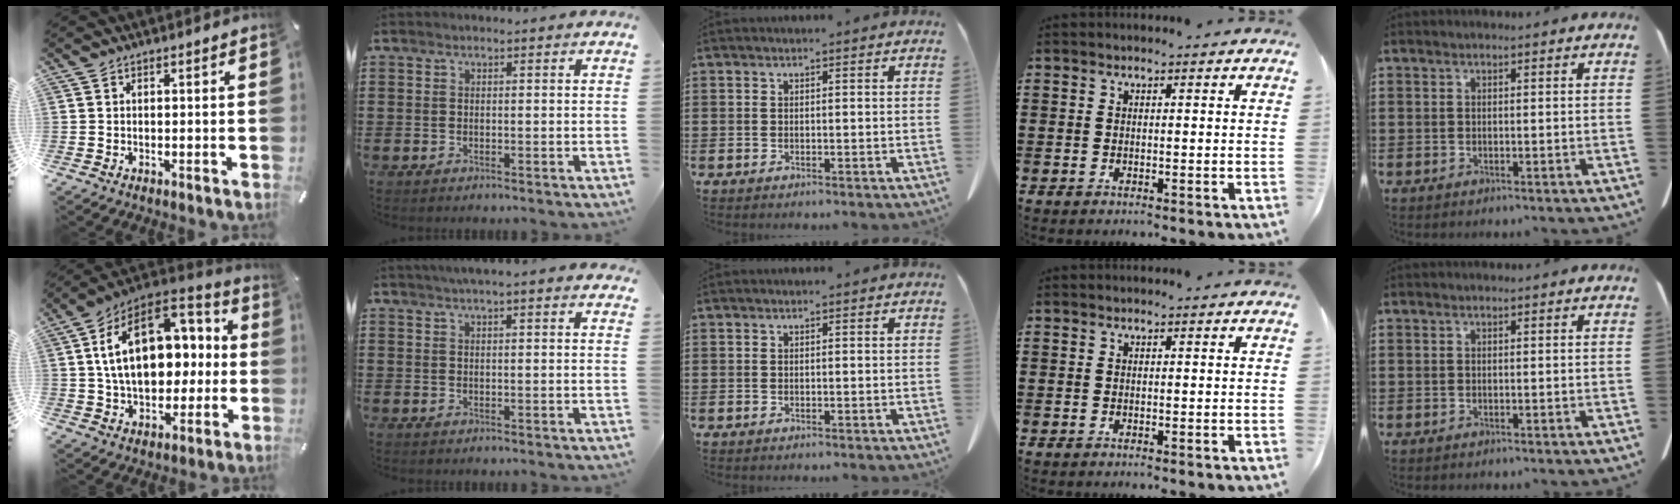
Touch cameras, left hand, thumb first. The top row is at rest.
{"thumb": {"total": 21.5, "force": [3.8, 14.9, 15.1], "torque": [-0.251, -0.005, 0.069]}, "index": {"total": 2.5, "force": [2.2, 0.0, 1.3], "torque": [-0.029, 0.002, 0.040]}}